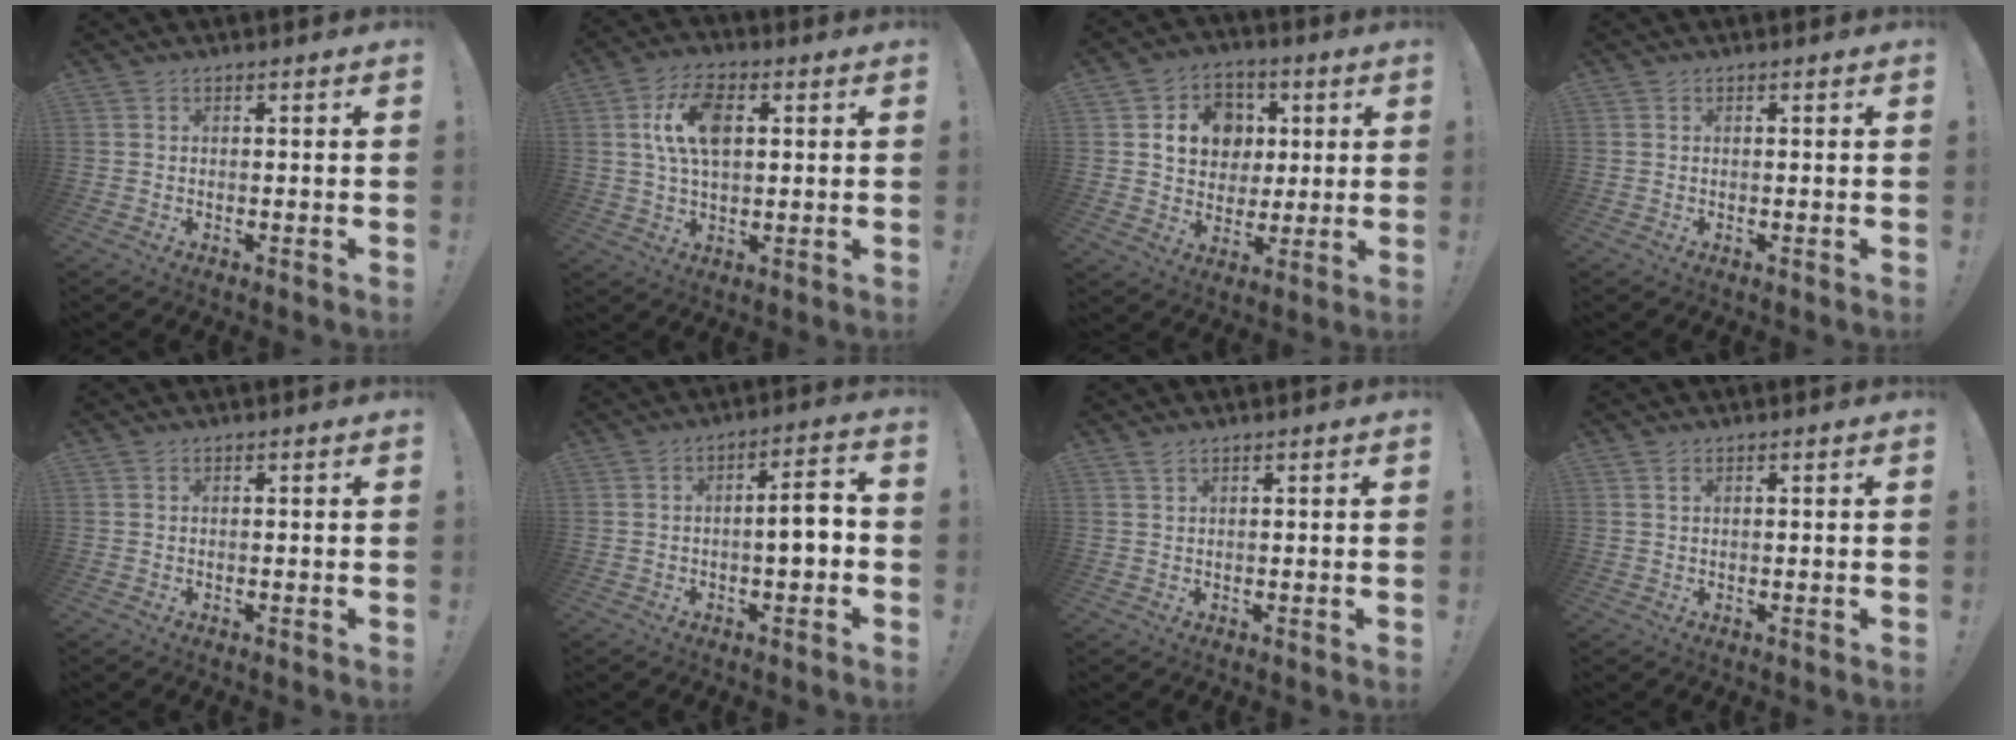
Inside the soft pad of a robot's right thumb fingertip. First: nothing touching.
{"total": 11.3, "force": [2.7, 6.2, 9.0], "torque": [-0.160, 0.008, 0.049]}
{"total": 13.1, "force": [3.2, 11.1, 6.0], "torque": [-0.080, -0.004, 0.069]}
{"total": 0.0}
{"total": 0.0}
{"total": 6.9, "force": [-1.5, 1.7, 6.5], "torque": [-0.099, 0.011, -0.030]}
{"total": 1.3, "force": [1.0, 0.2, 0.8], "torque": [-0.017, 0.000, 0.018]}
{"total": 1.1, "force": [0.6, 0.4, 0.9], "torque": [-0.012, -0.002, 0.010]}